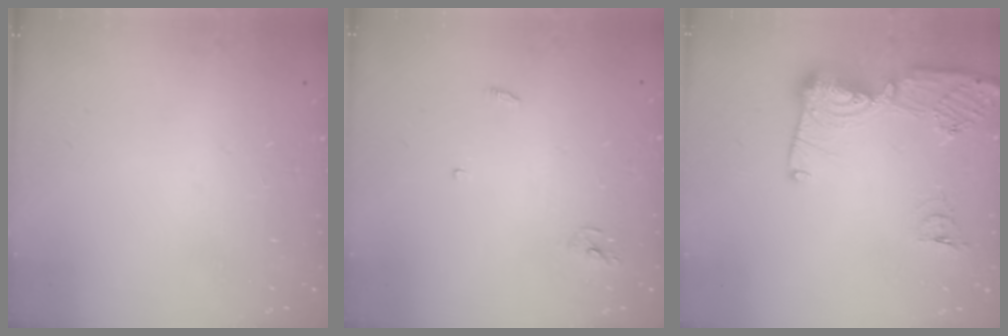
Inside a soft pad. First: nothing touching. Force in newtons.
{"total": 2.9, "press": 2.9, "slide": 0.2}
{"total": 13.9, "press": 13.8, "slide": 1.5}